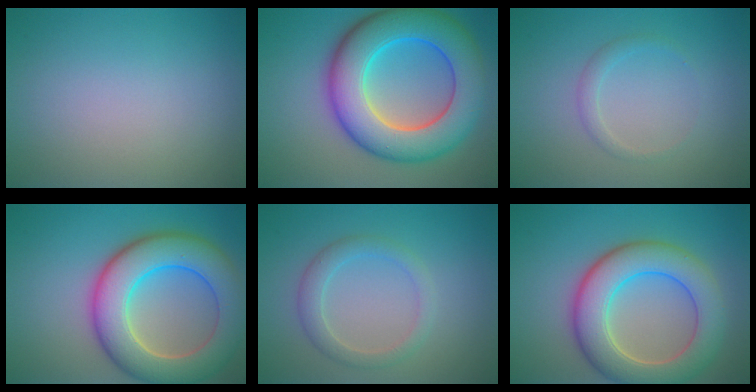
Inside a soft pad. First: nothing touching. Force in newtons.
{"total": 11.6, "press": 11.6, "slide": 0.3}
{"total": 1.2, "press": 1.2, "slide": 0.1}
{"total": 9.9, "press": 9.8, "slide": 0.7}
{"total": 2.4, "press": 2.4, "slide": 0.1}
{"total": 8.3, "press": 8.3, "slide": 0.7}